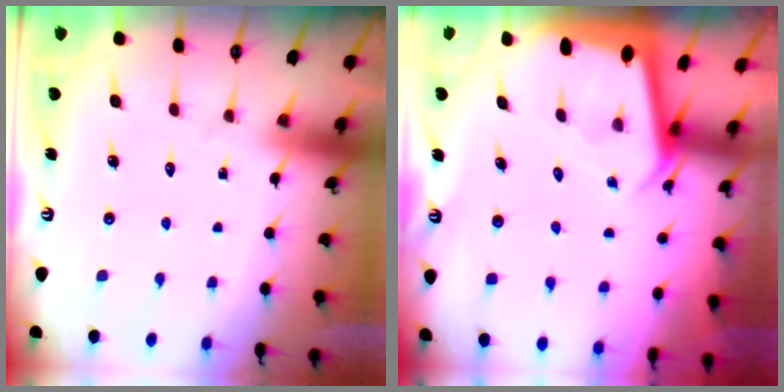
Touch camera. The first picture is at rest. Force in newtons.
{"total": 2.2, "press": 2.2, "slide": 0.1}